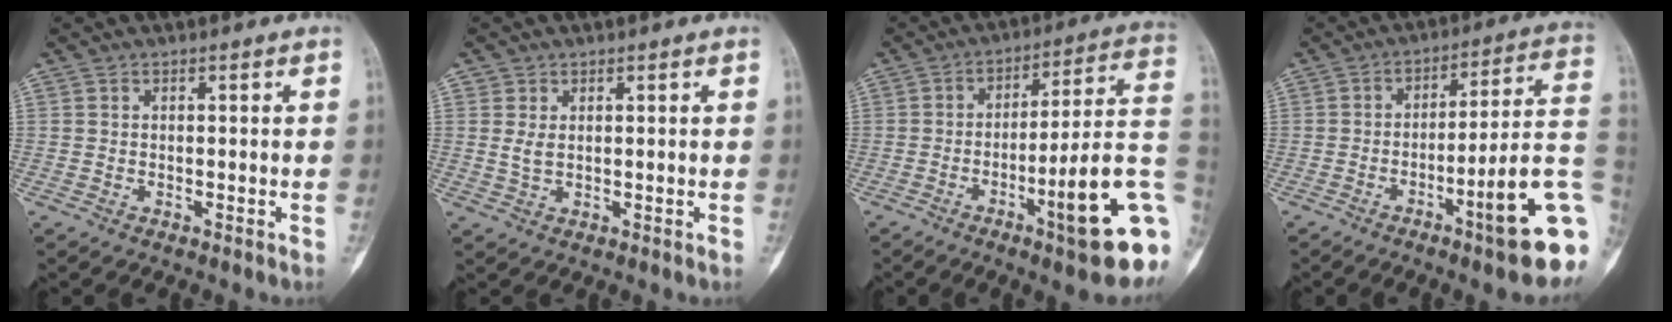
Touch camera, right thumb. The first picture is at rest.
{"total": 2.1, "force": [0.5, 1.4, 1.5], "torque": [-0.026, -0.002, 0.014]}
{"total": 19.7, "force": [-6.6, 2.9, 18.3], "torque": [-0.205, 0.027, -0.091]}
{"total": 17.5, "force": [-6.2, 2.2, 16.2], "torque": [-0.179, 0.029, -0.087]}